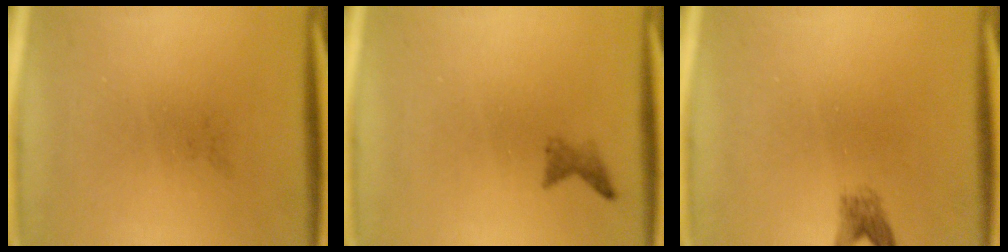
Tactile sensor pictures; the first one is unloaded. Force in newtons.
{"total": 1.1}
{"total": 1.8}